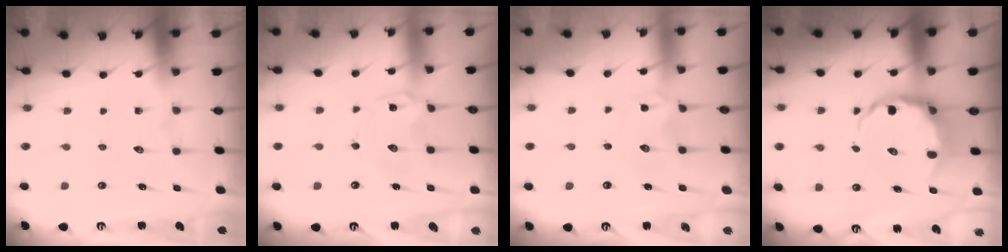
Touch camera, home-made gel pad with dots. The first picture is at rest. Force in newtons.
{"total": 0.0}
{"total": 0.0}
{"total": 7.1, "press": 6.6, "slide": 2.6}